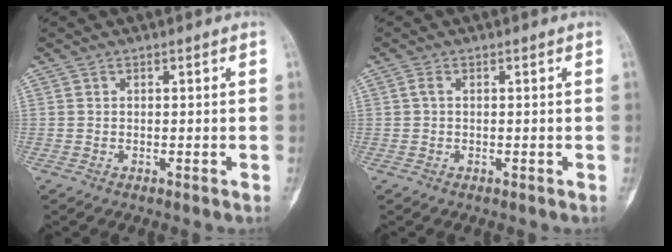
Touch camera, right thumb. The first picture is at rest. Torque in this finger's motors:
{"motor_torque": [-0.46, 0.34, 0.18, 0.10, -0.08]}